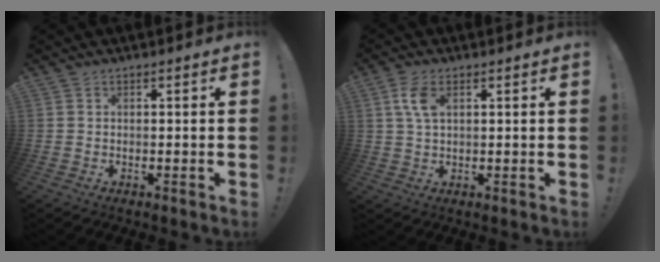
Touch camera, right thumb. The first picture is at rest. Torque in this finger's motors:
{"motor_torque": [1.15, 0.82, 0.41, -0.21, 0.06]}